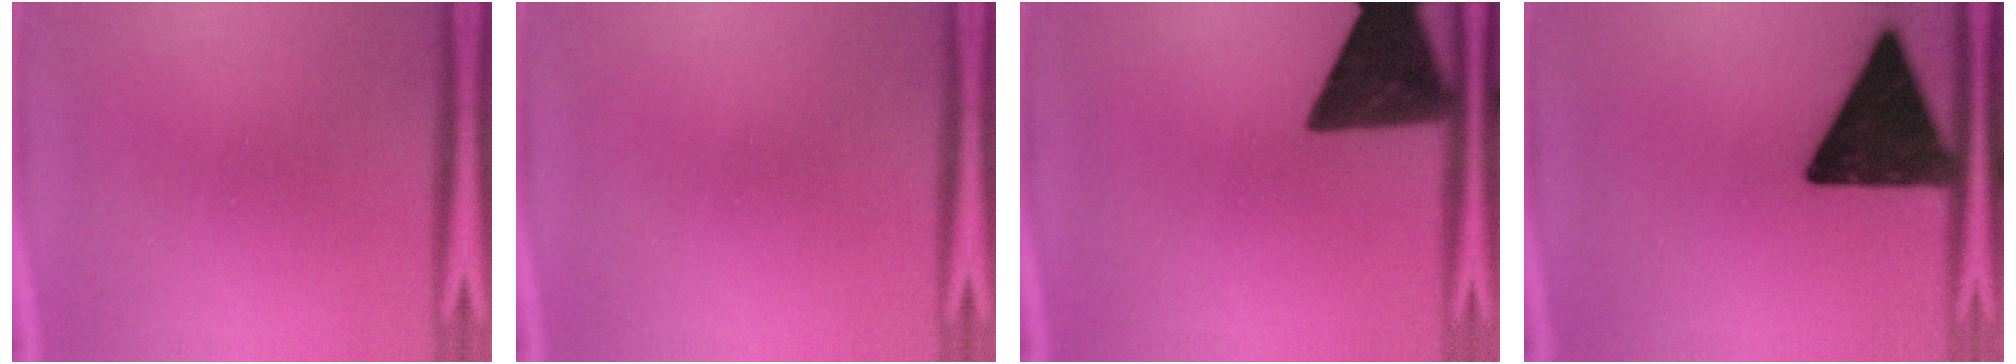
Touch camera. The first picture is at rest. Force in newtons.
{"total": 0.0}
{"total": 13.0}
{"total": 17.2}